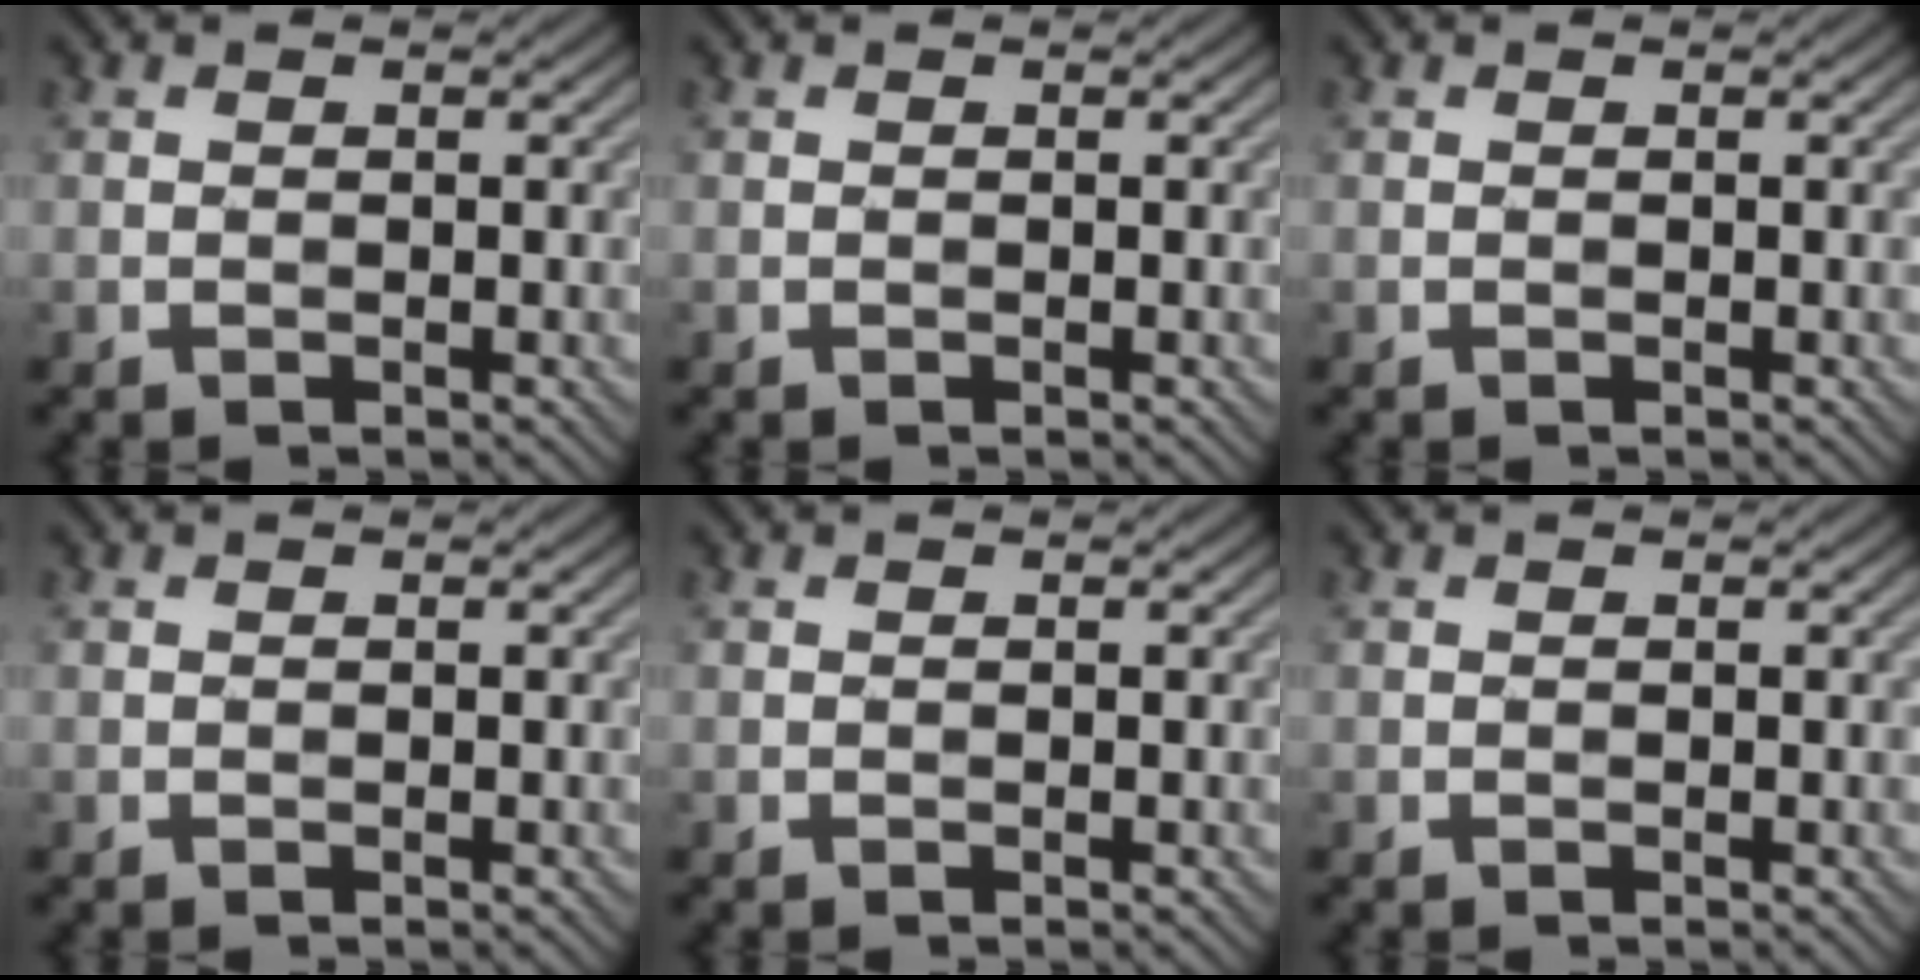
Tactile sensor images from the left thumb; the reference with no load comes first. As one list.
[{"total": 0.0}, {"total": 0.0}, {"total": 0.0}, {"total": 0.0}, {"total": 0.0}]